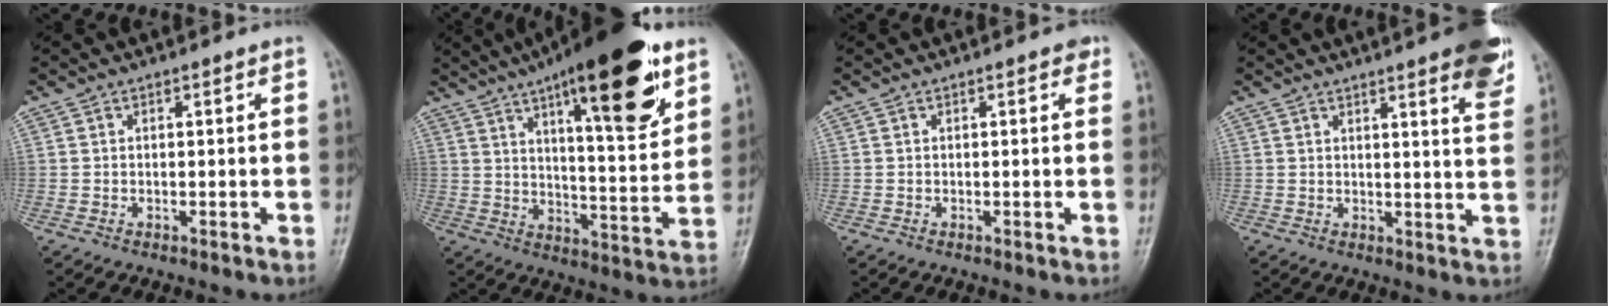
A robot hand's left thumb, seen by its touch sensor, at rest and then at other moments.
{"total": 22.7, "force": [12.5, 6.2, 17.9], "torque": [-0.245, -0.045, 0.190]}
{"total": 0.9, "force": [0.5, 0.5, 0.6], "torque": [0.000, 0.000, 0.001]}
{"total": 10.0, "force": [6.4, 1.7, 7.5], "torque": [-0.076, -0.027, 0.070]}